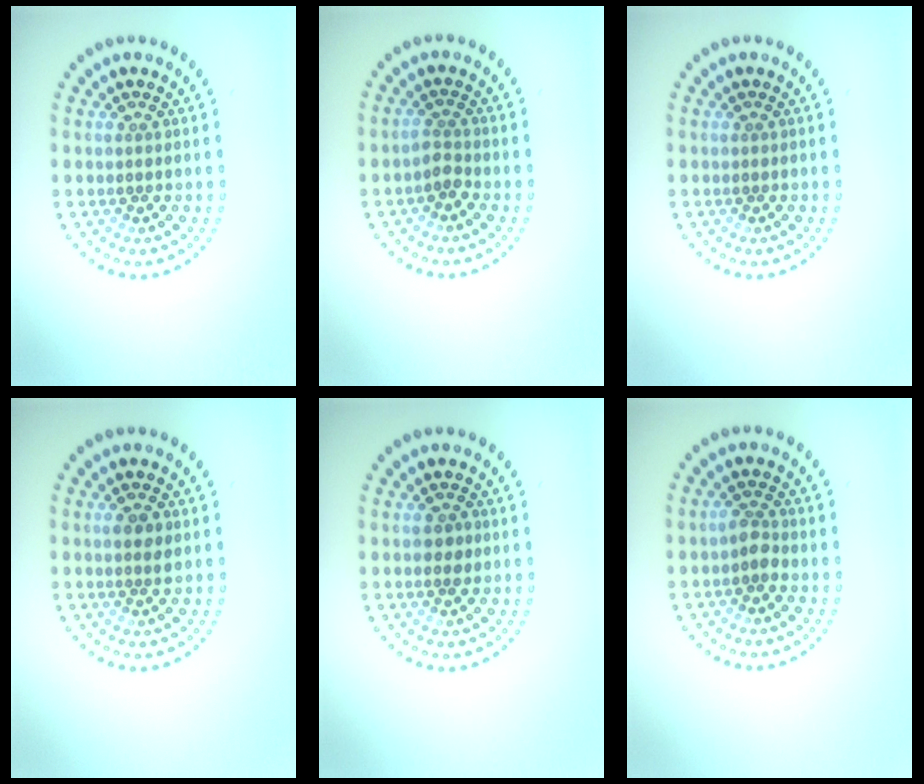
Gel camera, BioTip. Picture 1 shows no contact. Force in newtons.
{"total": 1.4, "press": 1.1, "slide": 0.8}
{"total": 0.0}
{"total": 1.7, "press": 1.6, "slide": 0.6}
{"total": 1.5, "press": 1.5, "slide": 0.1}
{"total": 1.5, "press": 1.4, "slide": 0.6}